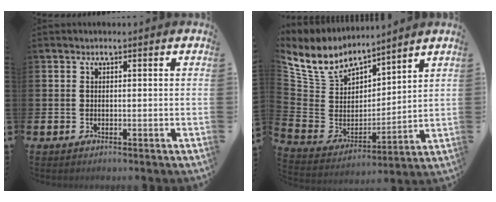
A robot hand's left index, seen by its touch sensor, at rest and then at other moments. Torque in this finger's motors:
{"motor_torque": [0.42, -0.58, 0.20, 0.01]}